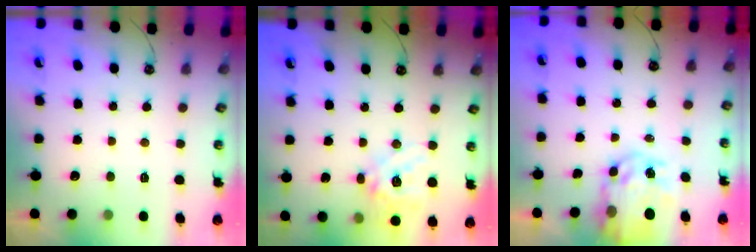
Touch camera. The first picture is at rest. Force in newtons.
{"total": 16.0, "press": 15.8, "slide": 2.6}
{"total": 10.6, "press": 10.5, "slide": 0.8}